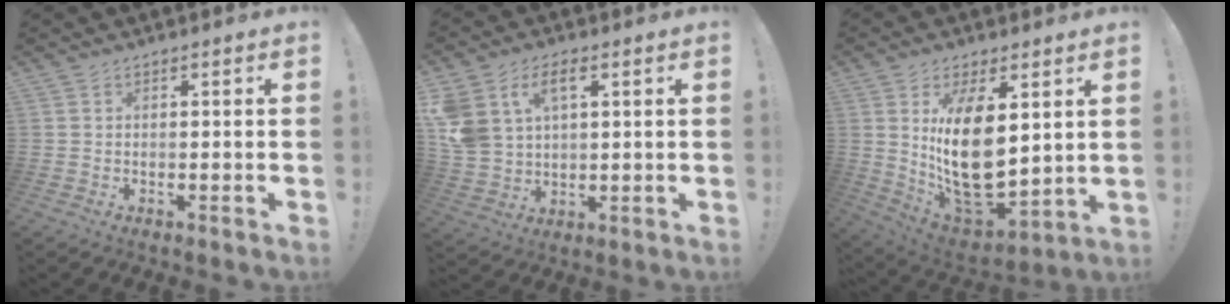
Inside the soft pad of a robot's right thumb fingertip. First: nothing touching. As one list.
[{"total": 10.4, "force": [4.5, 6.8, 6.4], "torque": [-0.142, -0.012, 0.086]}, {"total": 19.5, "force": [5.0, 10.2, 15.8], "torque": [-0.292, -0.055, 0.097]}]